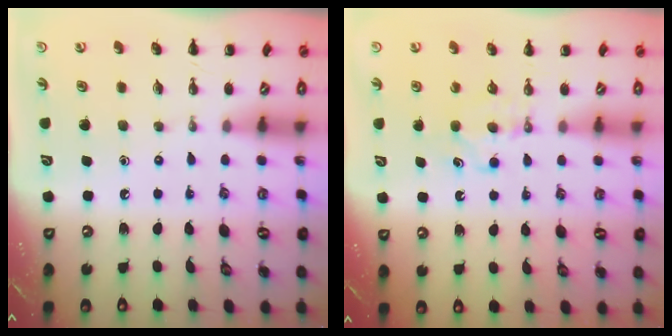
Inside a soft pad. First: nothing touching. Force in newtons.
{"total": 4.7, "press": 4.4, "slide": 1.5}